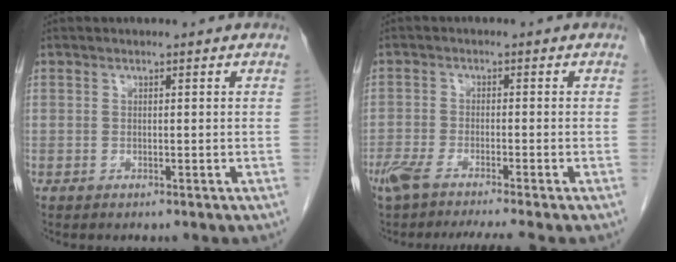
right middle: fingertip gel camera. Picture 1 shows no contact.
{"total": 8.9, "force": [-7.3, -0.1, 5.1], "torque": [-0.082, -0.013, -0.119]}